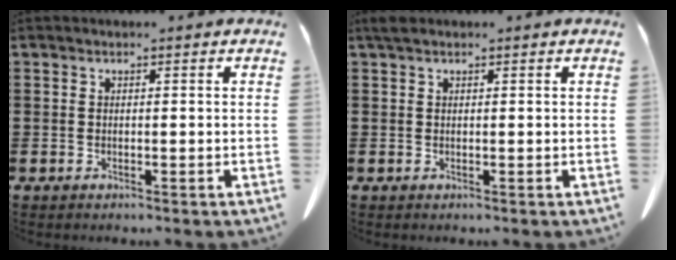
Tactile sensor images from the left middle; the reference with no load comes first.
{"total": 1.0, "force": [0.6, 0.5, 0.6], "torque": [-0.016, 0.002, 0.012]}